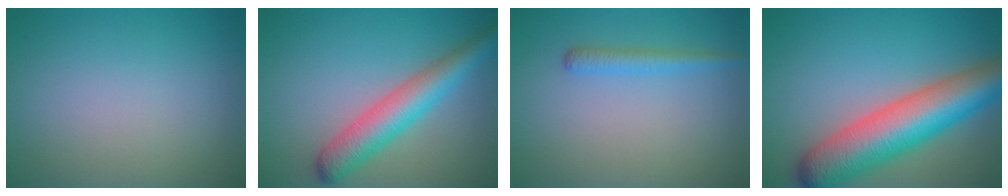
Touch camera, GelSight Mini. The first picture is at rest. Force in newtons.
{"total": 5.4, "press": 5.4, "slide": 0.1}
{"total": 1.7, "press": 1.7, "slide": 0.1}
{"total": 10.4, "press": 10.4, "slide": 0.4}